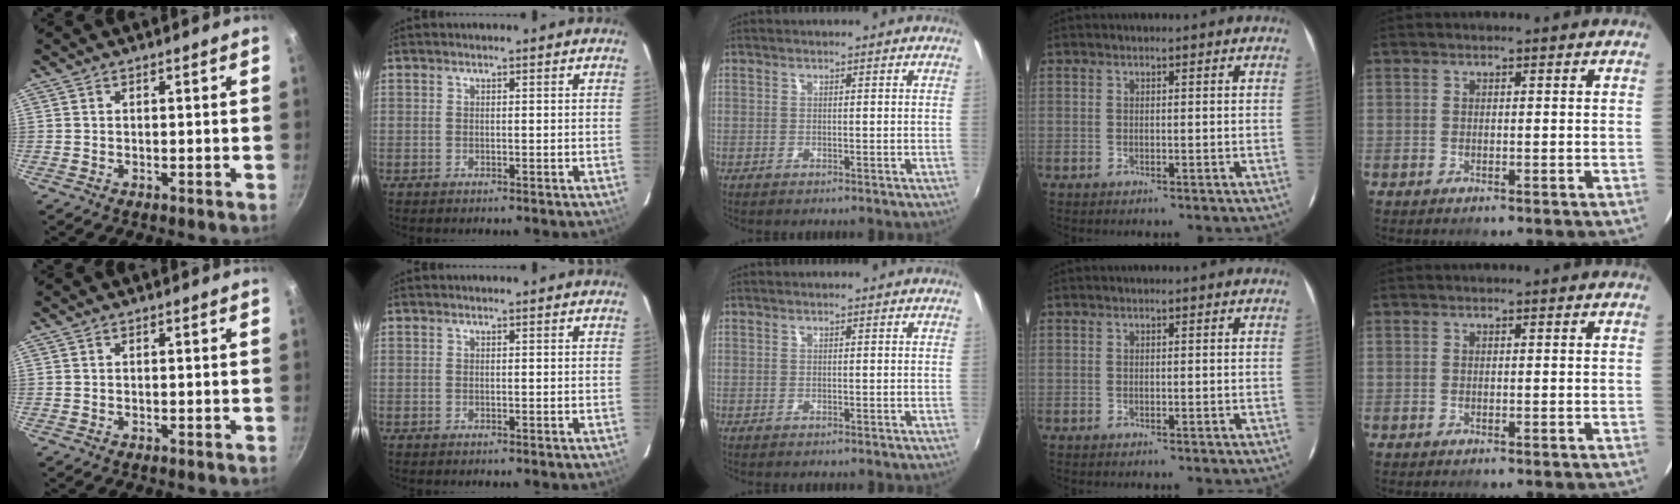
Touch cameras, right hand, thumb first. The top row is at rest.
{}